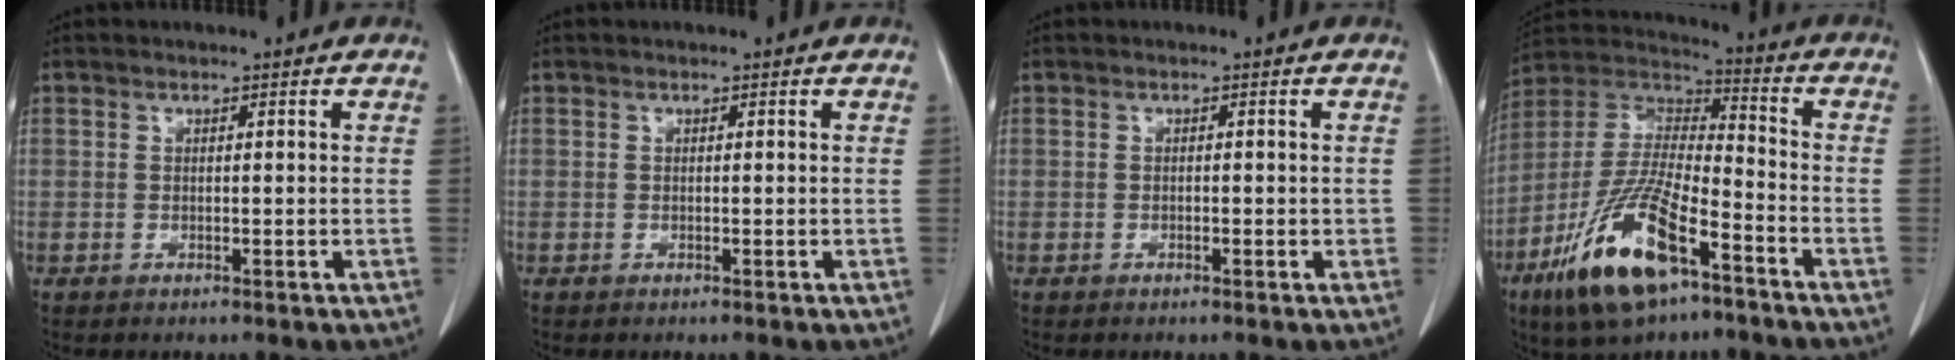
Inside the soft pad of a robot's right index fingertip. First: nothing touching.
{"total": 0.0}
{"total": 1.2, "force": [-0.3, 0.6, 1.0], "torque": [-0.011, 0.003, -0.003]}
{"total": 17.9, "force": [-9.8, 5.0, 14.1], "torque": [-0.310, -0.024, -0.179]}